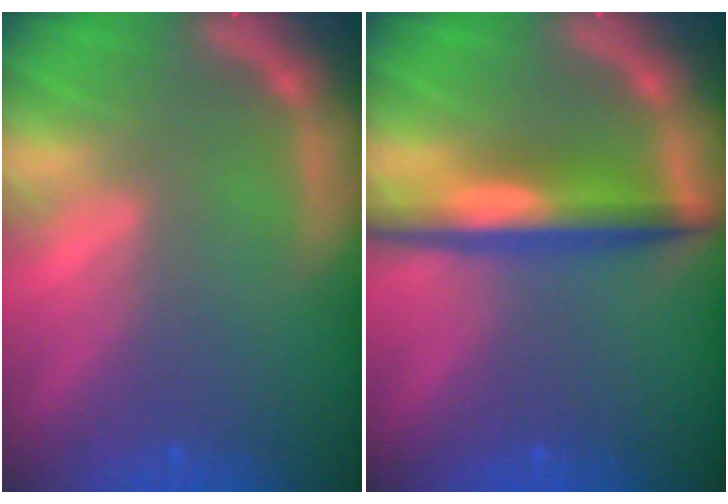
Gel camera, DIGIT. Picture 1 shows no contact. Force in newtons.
{"total": 5.5}